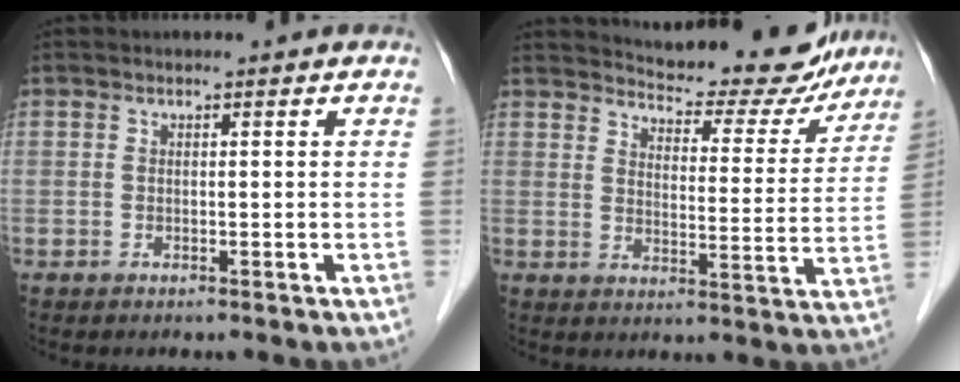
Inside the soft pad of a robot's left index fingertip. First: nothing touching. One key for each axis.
{"total": 16.2, "fx": 15.1, "fy": 3.9, "fz": 4.1, "tx": -0.041, "ty": -0.024, "tz": 0.180}